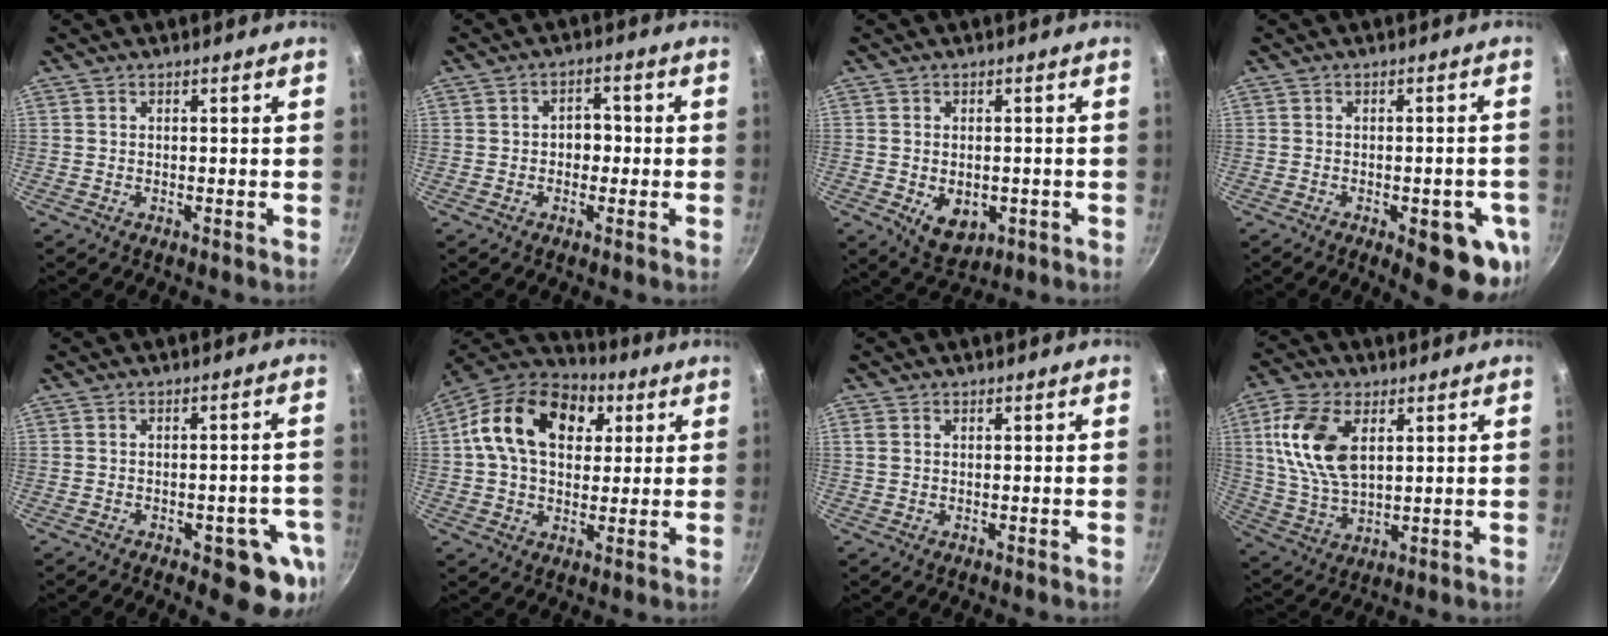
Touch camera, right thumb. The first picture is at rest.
{"total": 3.9, "force": [-0.4, 3.1, 2.4], "torque": [-0.004, 0.012, -0.010]}
{"total": 6.8, "force": [-1.4, 4.8, 4.7], "torque": [-0.054, -0.005, -0.008]}
{"total": 11.5, "force": [-4.0, 4.3, 9.9], "torque": [-0.085, 0.007, -0.047]}
{"total": 10.0, "force": [-3.7, 4.5, 8.1], "torque": [-0.053, 0.013, -0.042]}
{"total": 19.2, "force": [5.4, 13.2, 12.8], "torque": [-0.196, 0.011, 0.075]}
{"total": 1.6, "force": [0.6, 1.3, 0.9], "torque": [-0.015, 0.004, 0.012]}
{"total": 14.3, "force": [4.2, 8.0, 11.0], "torque": [-0.209, -0.010, 0.085]}